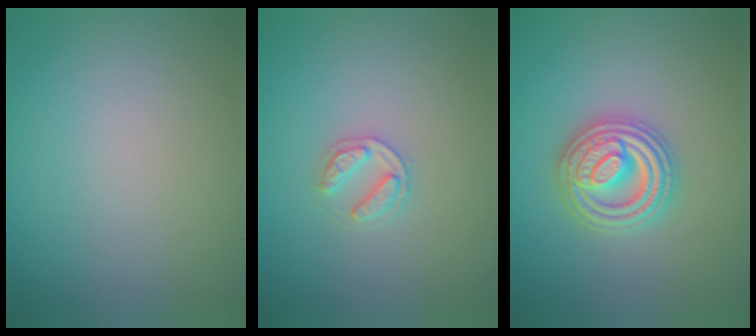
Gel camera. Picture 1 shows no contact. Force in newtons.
{"total": 2.0, "press": 2.0, "slide": 0.3}
{"total": 4.9, "press": 4.8, "slide": 0.7}